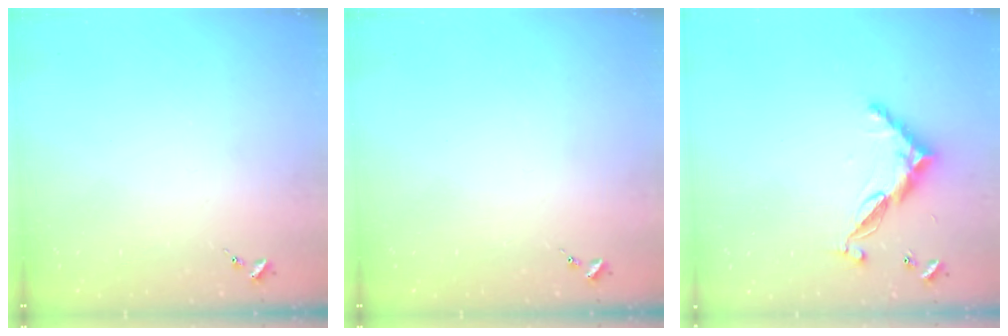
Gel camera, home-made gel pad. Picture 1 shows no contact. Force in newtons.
{"total": 0.0}
{"total": 11.6, "press": 11.6, "slide": 0.3}